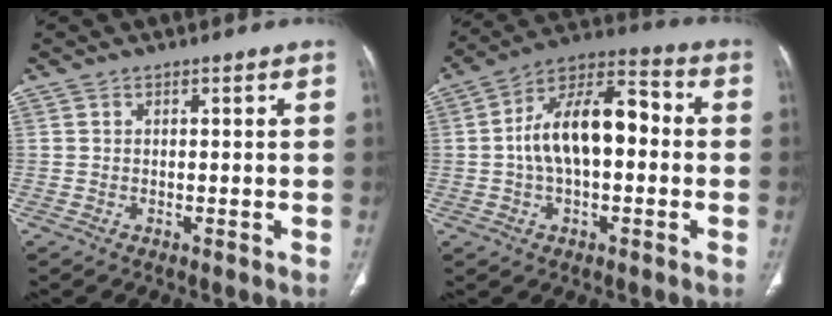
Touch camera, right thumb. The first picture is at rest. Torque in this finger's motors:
{"motor_torque": [2.18, 2.13, 1.55, -0.58, 0.17]}